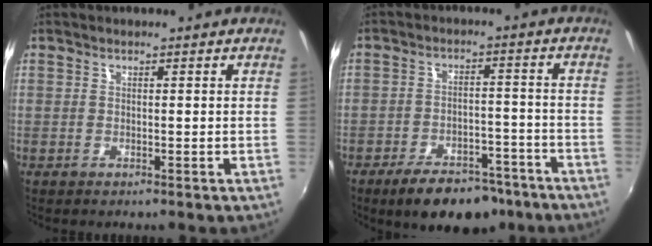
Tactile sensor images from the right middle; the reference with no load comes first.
{"total": 12.9, "force": [-9.5, 5.7, 6.5], "torque": [-0.124, 0.005, -0.131]}